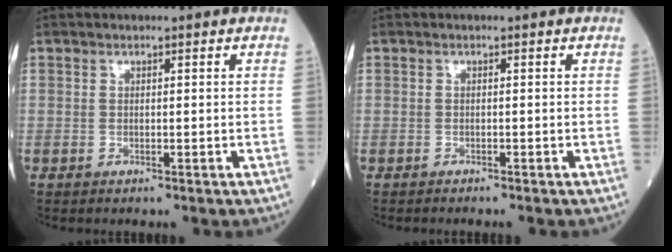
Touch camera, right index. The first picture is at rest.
{"total": 1.5, "force": [-1.4, 0.0, 0.6], "torque": [-0.010, -0.001, -0.017]}